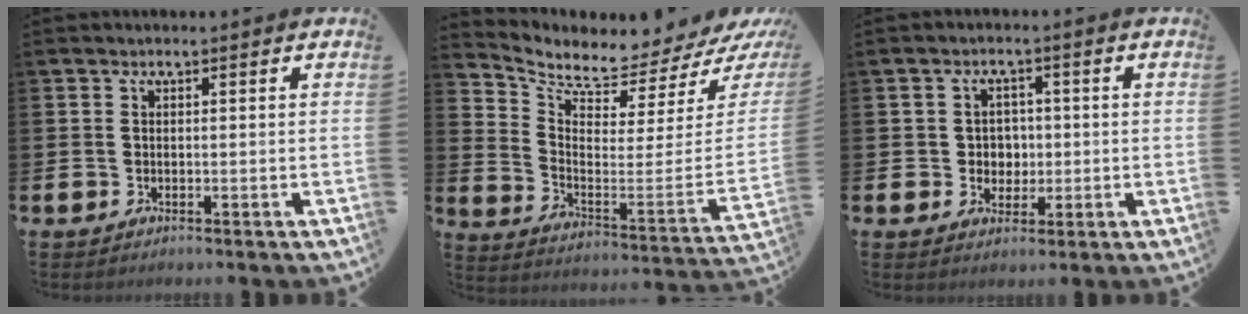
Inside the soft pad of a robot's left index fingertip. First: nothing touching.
{"total": 5.4, "force": [5.1, 1.7, 1.0], "torque": [-0.041, -0.071, 0.080]}
{"total": 3.1, "force": [0.3, 2.9, 0.8], "torque": [-0.009, 0.002, -0.002]}